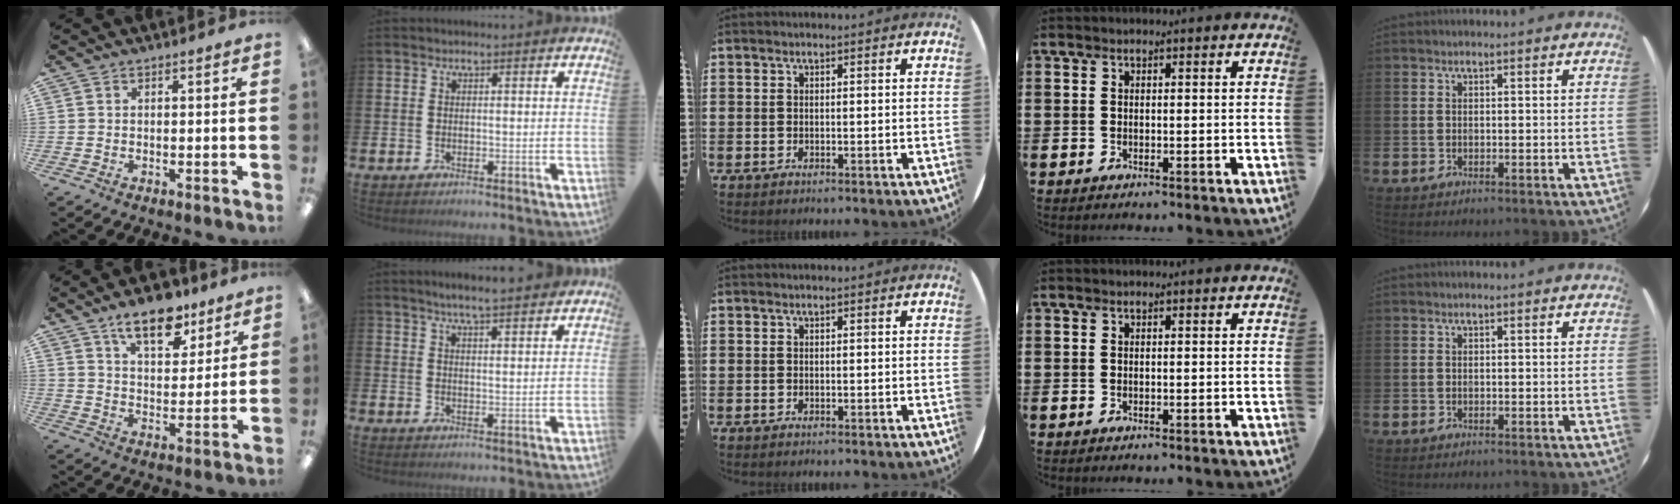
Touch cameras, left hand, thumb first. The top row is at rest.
{"thumb": {"total": 12.5, "force": [8.9, 5.7, 6.8], "torque": [-0.098, -0.041, 0.155]}, "index": {"total": 4.6, "force": [4.4, -0.1, 1.3], "torque": [-0.034, -0.017, 0.079]}}